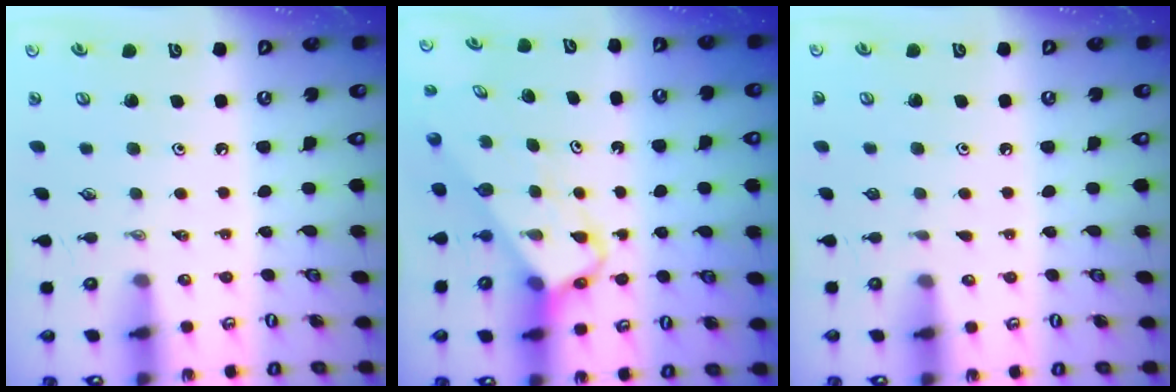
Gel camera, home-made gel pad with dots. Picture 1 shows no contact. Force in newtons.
{"total": 3.9, "press": 3.9, "slide": 0.2}
{"total": 0.8, "press": 0.8, "slide": 0.1}